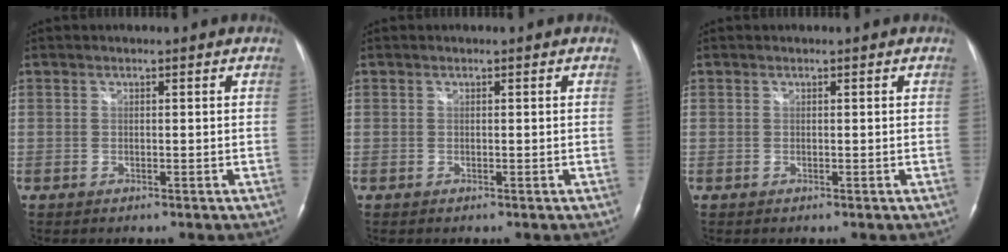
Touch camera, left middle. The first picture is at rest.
{"total": 0.0}
{"total": 0.0}